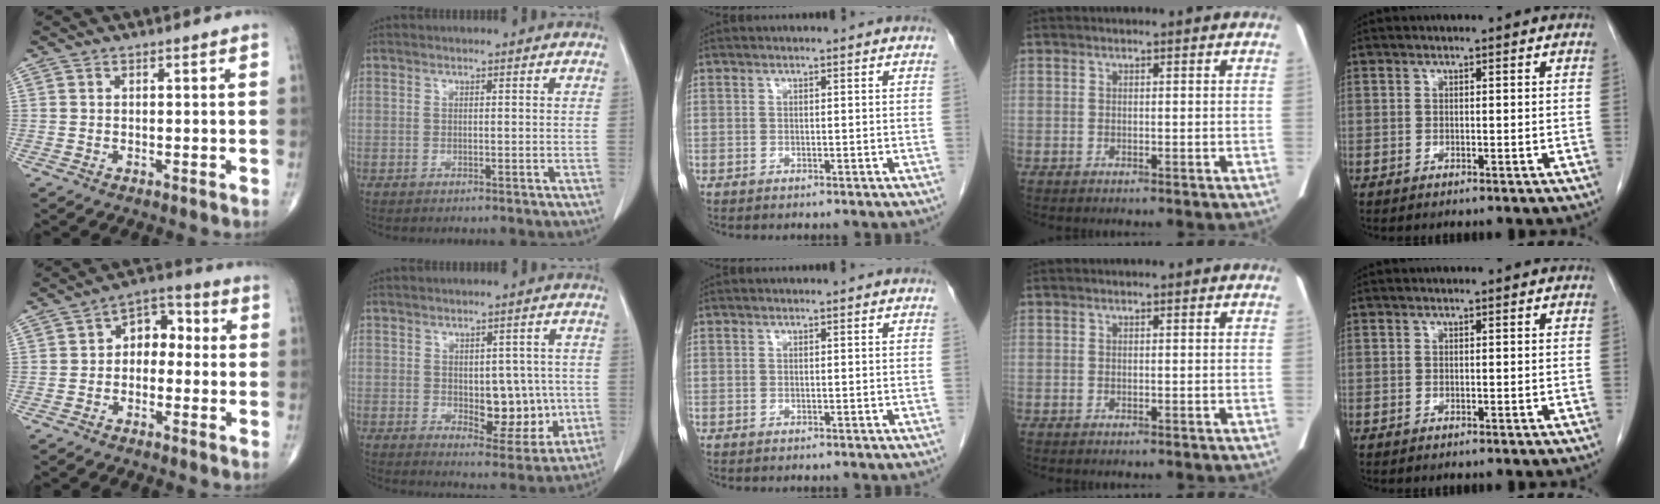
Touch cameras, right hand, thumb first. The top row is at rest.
{"thumb": {"total": 7.0, "force": [-0.3, 5.0, 4.9], "torque": [-0.039, 0.033, -0.023]}, "index": {"total": 8.2, "force": [-0.5, 4.5, 6.9], "torque": [-0.074, 0.002, 0.006]}}